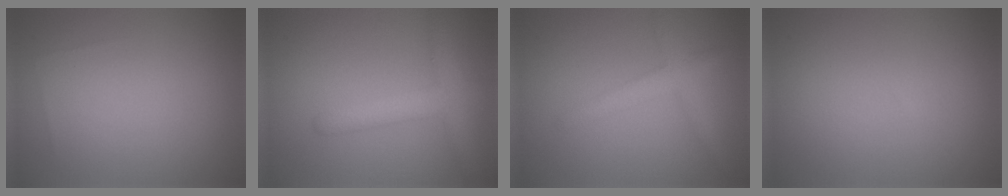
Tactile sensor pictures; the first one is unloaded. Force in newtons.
{"total": 4.0, "press": 4.0, "slide": 0.3}
{"total": 2.6, "press": 2.6, "slide": 0.2}
{"total": 0.0}